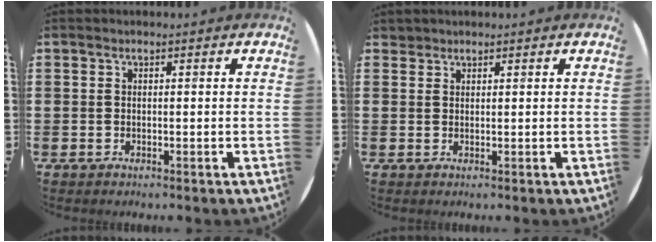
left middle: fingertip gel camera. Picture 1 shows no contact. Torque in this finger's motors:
{"motor_torque": [-0.39, 0.04, -0.02, -0.02]}